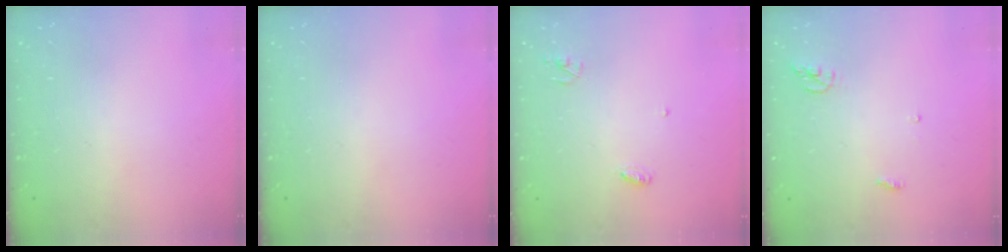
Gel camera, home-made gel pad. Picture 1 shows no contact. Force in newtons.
{"total": 0.0}
{"total": 3.5, "press": 3.5, "slide": 0.2}
{"total": 4.3, "press": 4.3, "slide": 0.3}